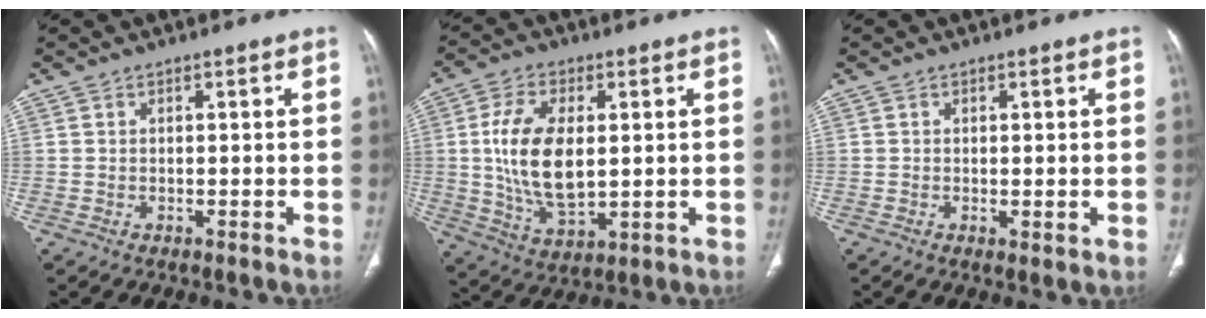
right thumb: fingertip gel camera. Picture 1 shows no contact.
{"total": 13.9, "force": [1.2, 7.4, 11.7], "torque": [-0.218, -0.014, 0.029]}
{"total": 1.3, "force": [-0.2, 0.4, 1.2], "torque": [-0.021, -0.008, -0.002]}